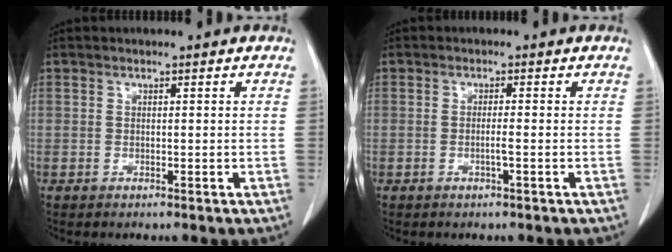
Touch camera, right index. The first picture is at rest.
{"total": 1.4, "force": [-0.5, -0.2, 1.3], "torque": [-0.025, -0.001, -0.009]}